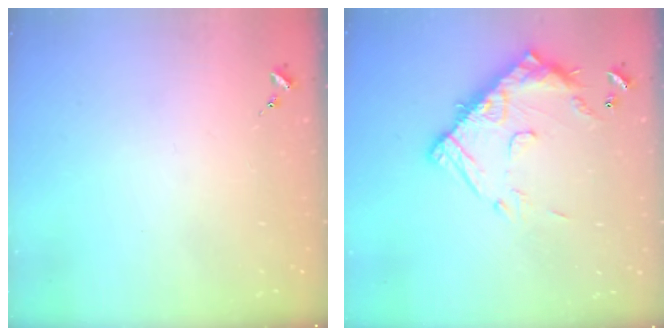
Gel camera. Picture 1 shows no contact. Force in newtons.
{"total": 15.4, "press": 15.4, "slide": 1.4}